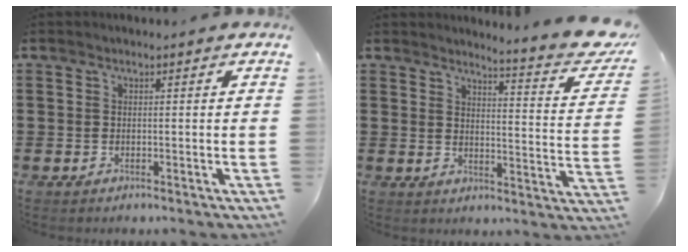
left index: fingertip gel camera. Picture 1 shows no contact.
{"total": 5.4, "force": [4.8, -0.5, 2.4], "torque": [-0.044, -0.048, 0.075]}